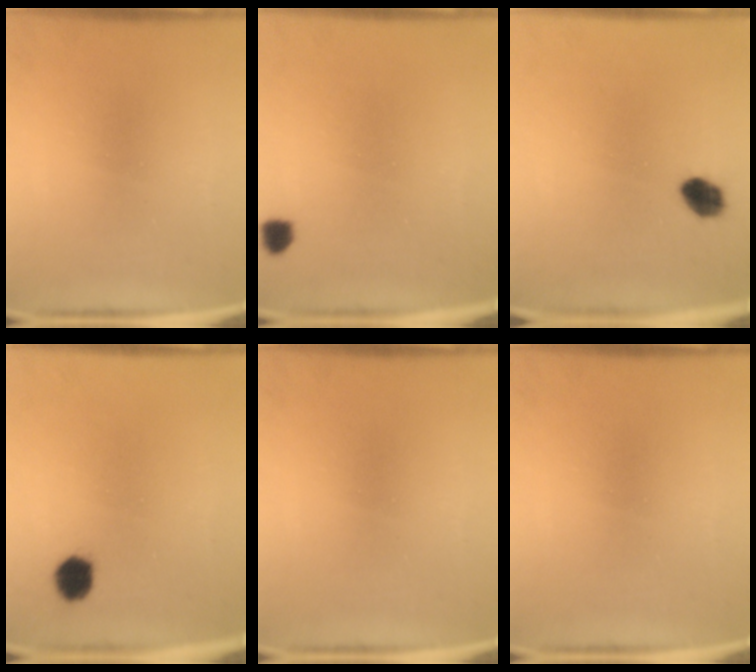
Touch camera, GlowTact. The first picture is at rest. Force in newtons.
{"total": 2.0}
{"total": 5.3}
{"total": 4.8}
{"total": 0.0}
{"total": 0.0}